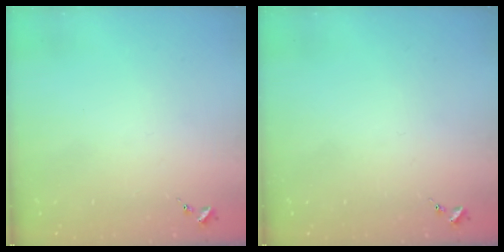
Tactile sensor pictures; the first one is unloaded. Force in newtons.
{"total": 0.0}